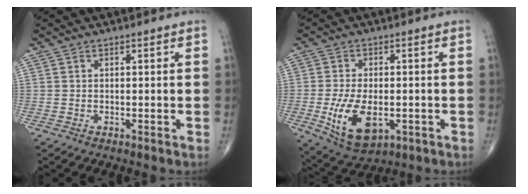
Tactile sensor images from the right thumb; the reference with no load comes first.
{"total": 11.6, "force": [-2.7, 6.3, 9.3], "torque": [-0.165, -0.009, -0.033]}